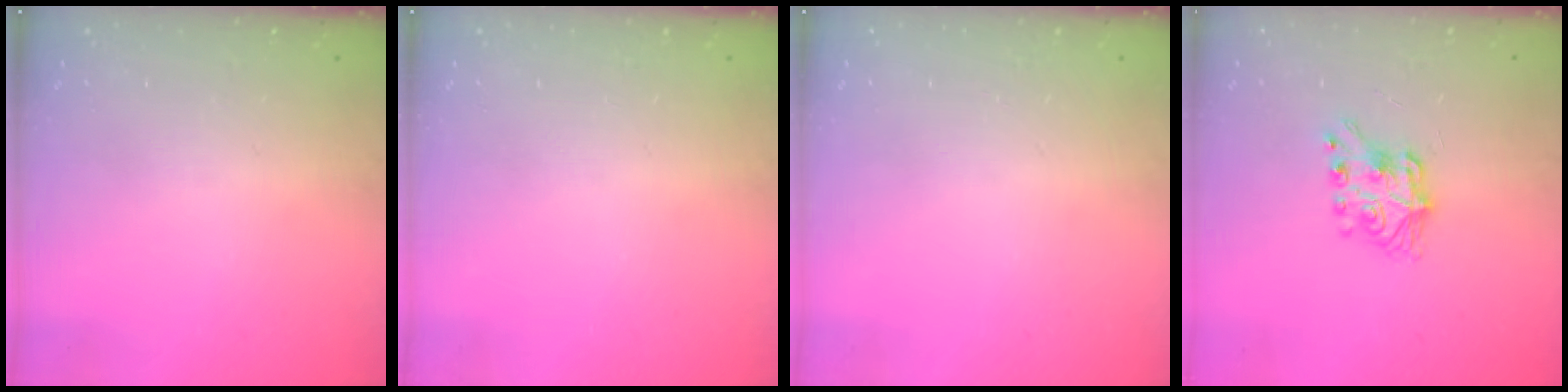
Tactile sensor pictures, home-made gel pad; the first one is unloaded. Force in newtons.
{"total": 0.0}
{"total": 0.0}
{"total": 7.2, "press": 7.2, "slide": 0.4}